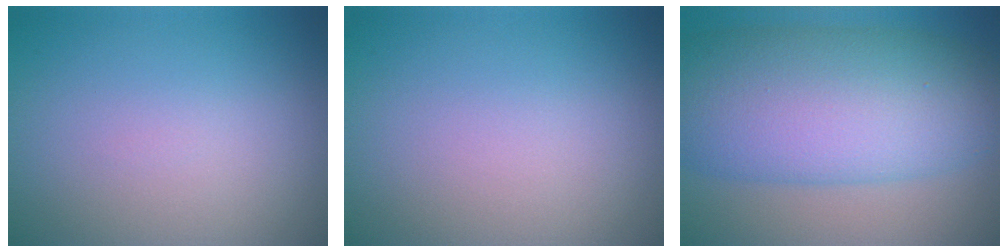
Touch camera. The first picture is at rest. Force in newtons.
{"total": 0.0}
{"total": 11.7, "press": 11.7, "slide": 0.4}